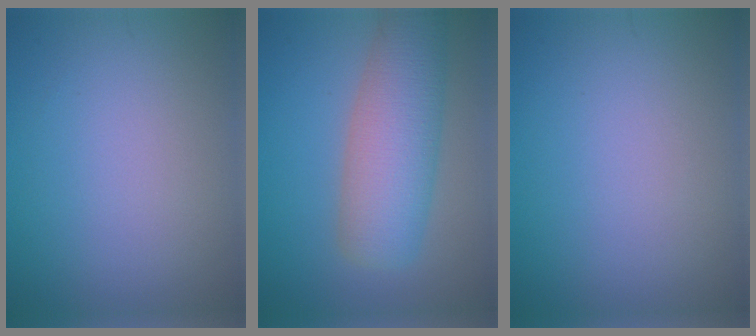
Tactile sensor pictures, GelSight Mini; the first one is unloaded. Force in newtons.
{"total": 7.3, "press": 7.3, "slide": 0.6}
{"total": 0.0}